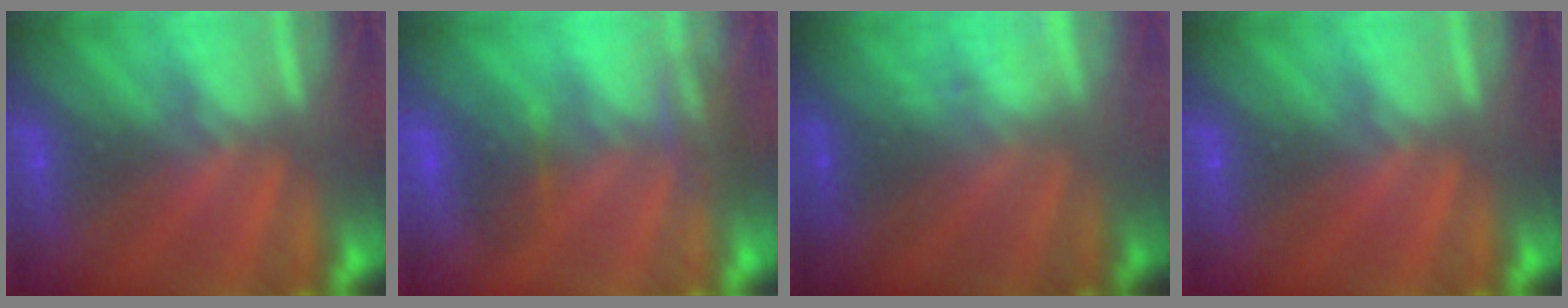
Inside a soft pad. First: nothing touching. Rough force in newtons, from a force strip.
{"total": 3.1}
{"total": 1.6}
{"total": 0.0}